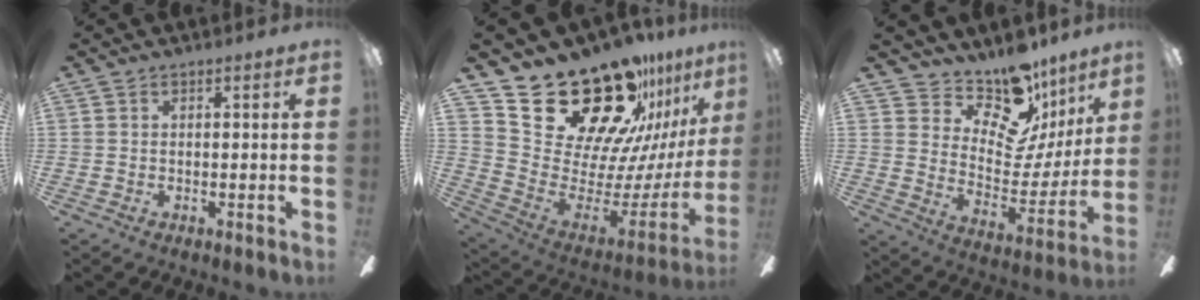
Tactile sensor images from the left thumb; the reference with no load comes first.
{"total": 27.9, "force": [21.2, 12.6, 13.2], "torque": [-0.188, -0.158, 0.406]}
{"total": 14.9, "force": [11.4, 7.5, 5.9], "torque": [-0.091, -0.105, 0.202]}